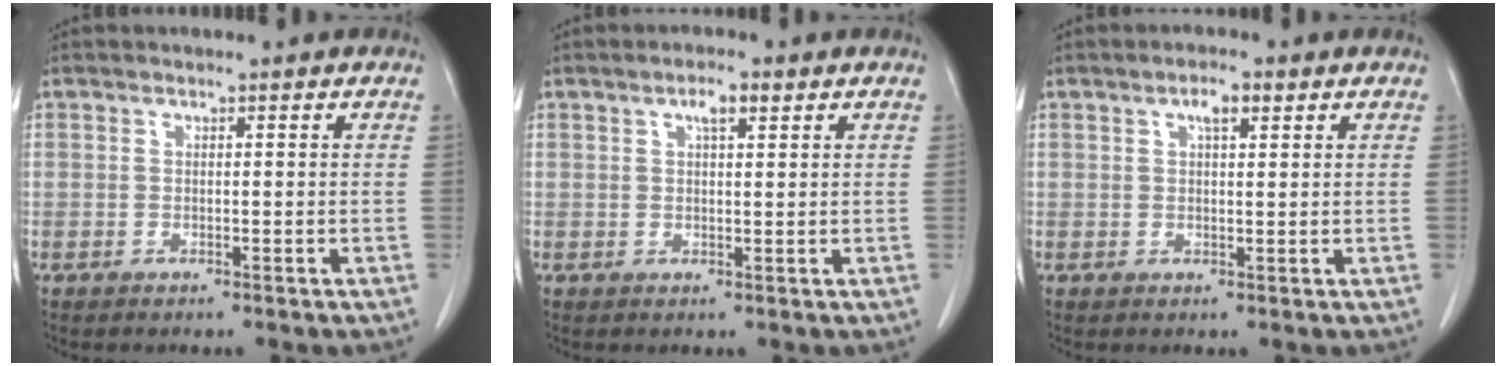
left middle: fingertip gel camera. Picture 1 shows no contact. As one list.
[{"total": 2.5, "force": [1.4, 0.6, 2.0], "torque": [-0.038, 0.005, 0.023]}, {"total": 2.6, "force": [1.3, 0.7, 2.1], "torque": [-0.039, 0.005, 0.022]}]